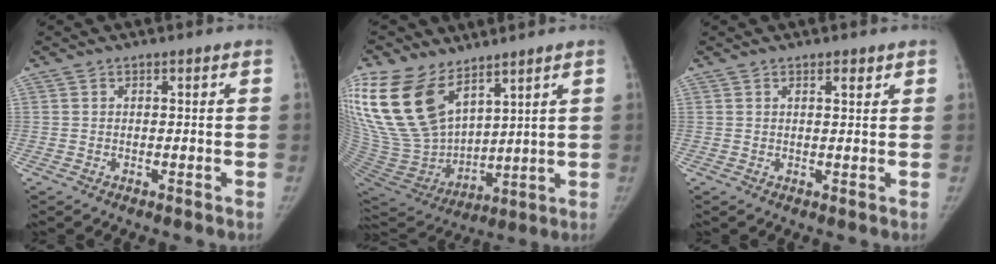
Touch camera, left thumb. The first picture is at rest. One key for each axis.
{"total": 21.1, "fx": 11.9, "fy": 11.8, "fz": 12.9, "tx": -0.261, "ty": -0.052, "tz": 0.243}
{"total": 1.1, "fx": 0.7, "fy": 0.5, "fz": 0.7, "tx": 0.000, "ty": -0.003, "tz": 0.010}